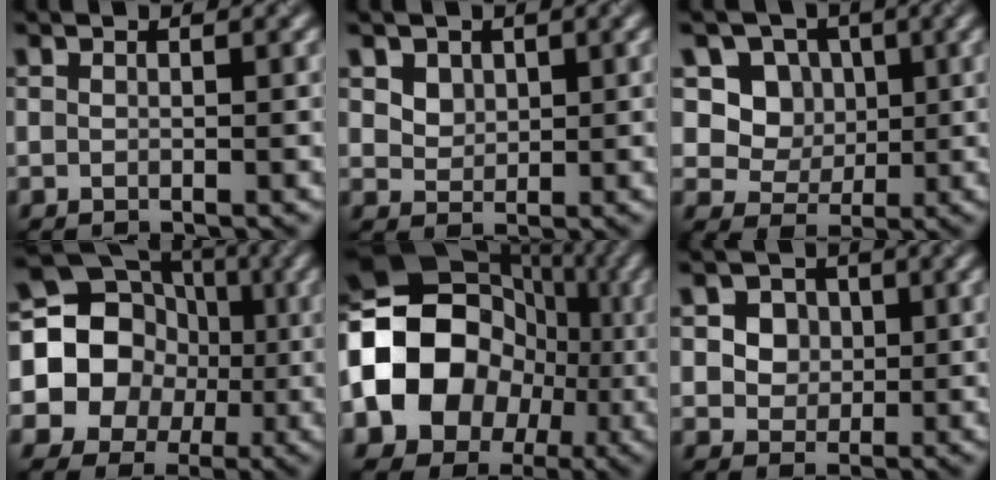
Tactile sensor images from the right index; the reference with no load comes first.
{"total": 2.8, "force": [1.5, 2.1, 1.2], "torque": [-0.038, -0.003, 0.041]}
{"total": 7.1, "force": [2.6, 6.0, 2.9], "torque": [-0.052, -0.002, 0.042]}
{"total": 14.2, "force": [-0.4, 12.8, 6.2], "torque": [-0.126, 0.038, -0.040]}
{"total": 14.2, "force": [-1.8, 11.2, 8.4], "torque": [-0.156, 0.002, -0.047]}
{"total": 4.8, "force": [1.7, 4.0, 2.2], "torque": [-0.033, 0.012, 0.023]}